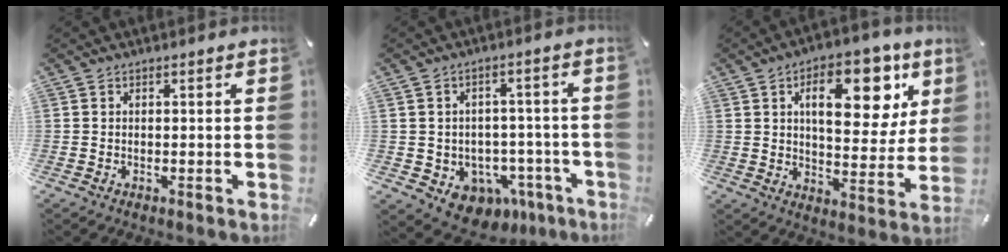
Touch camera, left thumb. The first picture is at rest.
{"total": 7.2, "force": [-2.7, 6.4, 2.1], "torque": [-0.018, 0.005, -0.038]}
{"total": 17.2, "force": [7.0, 9.3, 12.7], "torque": [-0.165, -0.021, 0.109]}